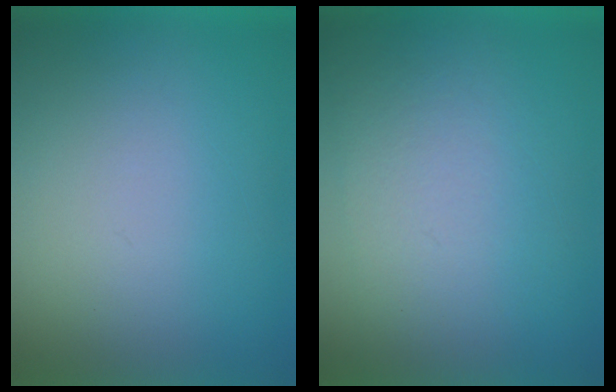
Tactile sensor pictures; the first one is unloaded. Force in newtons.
{"total": 3.8}